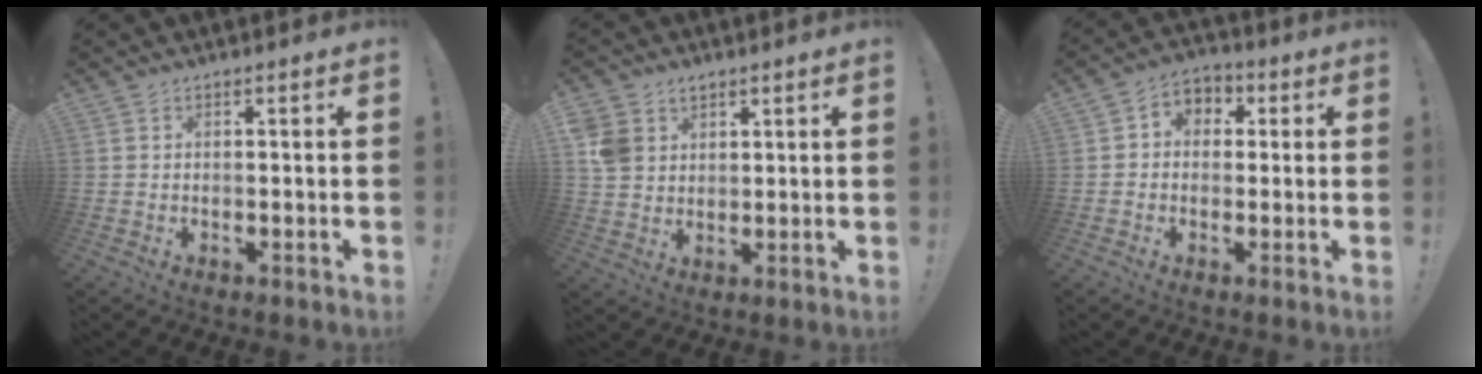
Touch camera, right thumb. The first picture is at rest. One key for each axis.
{"total": 7.2, "fx": 3.4, "fy": 5.8, "fz": 2.4, "tx": -0.044, "ty": -0.008, "tz": 0.073}
{"total": 5.3, "fx": -0.6, "fy": 4.7, "fz": 2.4, "tx": -0.031, "ty": 0.015, "tz": -0.009}